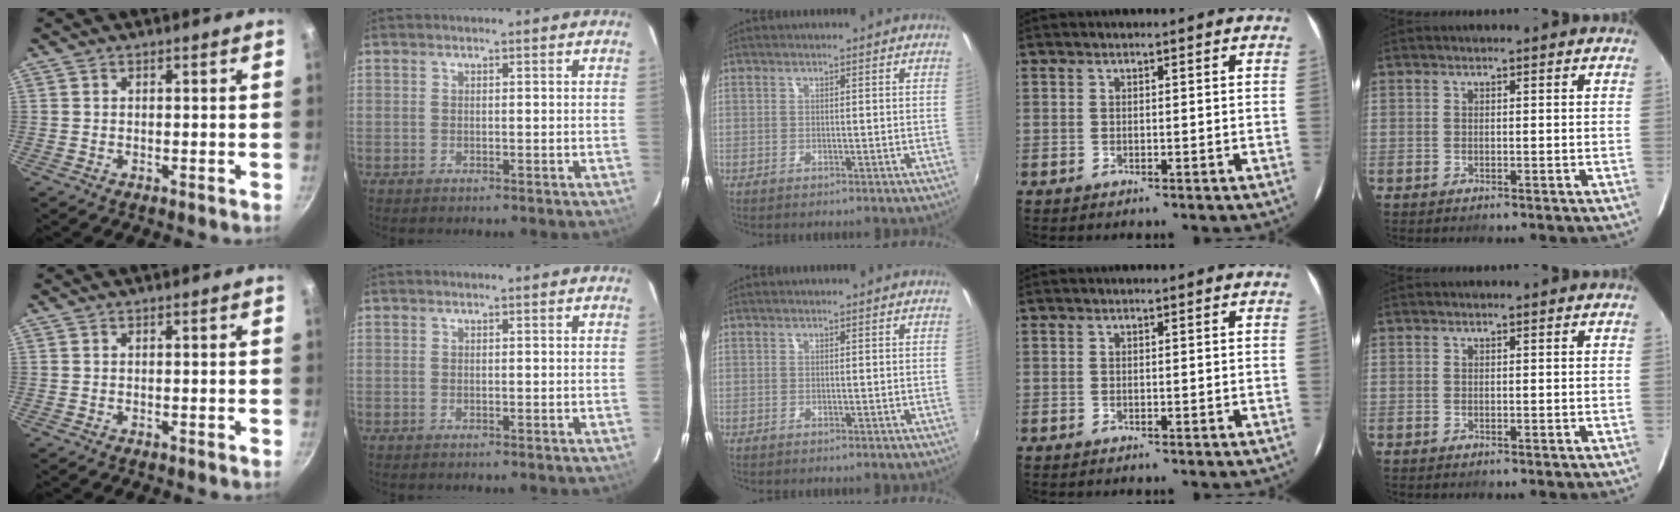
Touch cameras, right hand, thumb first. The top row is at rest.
{}